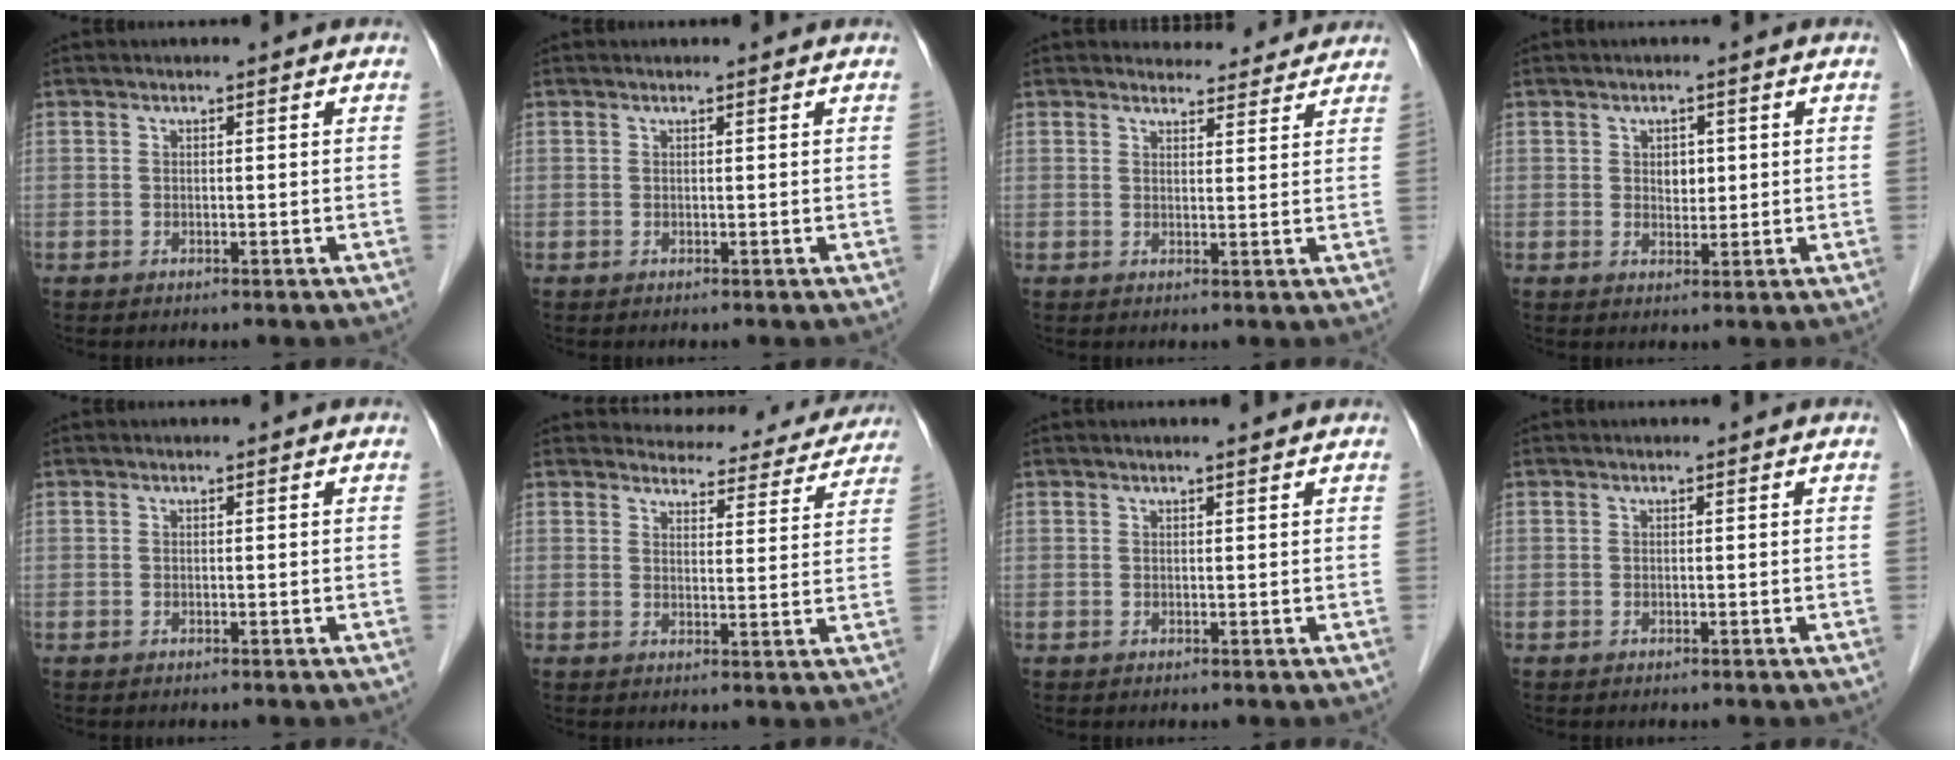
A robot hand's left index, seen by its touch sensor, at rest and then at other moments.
{"total": 0.6, "force": [0.5, 0.0, 0.1], "torque": [-0.007, 0.003, 0.008]}
{"total": 6.3, "force": [6.0, 1.6, 0.6], "torque": [0.000, 0.005, 0.066]}
{"total": 2.3, "force": [0.6, 1.6, 1.6], "torque": [-0.026, 0.002, 0.011]}
{"total": 0.0}
{"total": 13.6, "force": [13.0, 3.5, 1.5], "torque": [0.011, -0.012, 0.134]}
{"total": 1.6, "force": [1.4, -0.1, 0.8], "torque": [-0.013, 0.009, 0.021]}
{"total": 0.0}